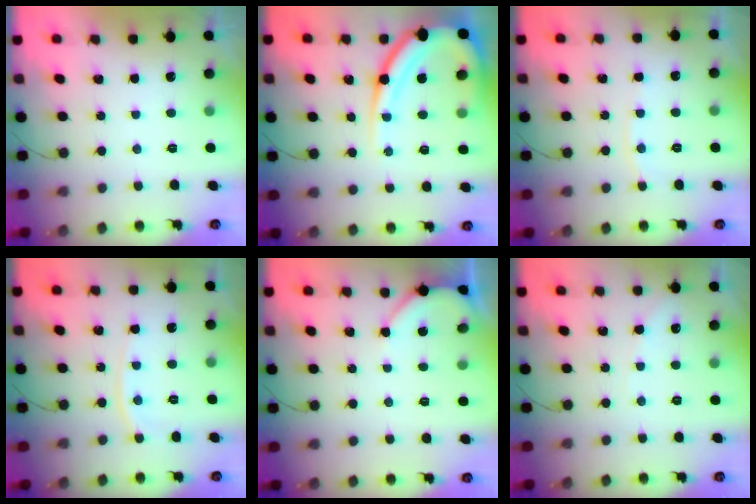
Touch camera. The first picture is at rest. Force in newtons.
{"total": 16.5, "press": 16.4, "slide": 1.9}
{"total": 3.1, "press": 3.1, "slide": 0.5}
{"total": 5.7, "press": 5.6, "slide": 0.8}
{"total": 3.4, "press": 3.4, "slide": 0.4}
{"total": 3.5, "press": 3.5, "slide": 0.4}